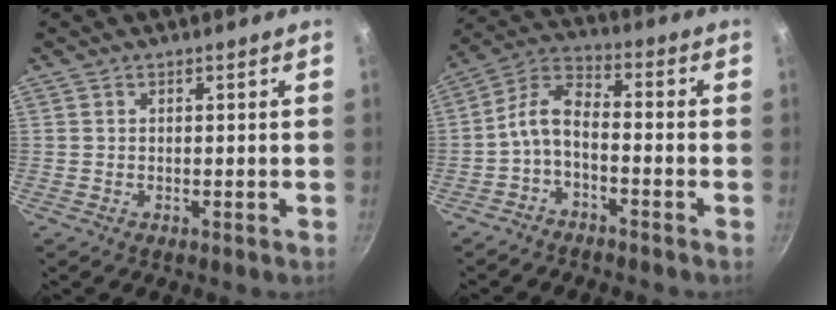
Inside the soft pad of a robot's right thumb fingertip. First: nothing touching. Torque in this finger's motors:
{"motor_torque": [0.21, -0.26, 0.61, -0.62, 0.19]}